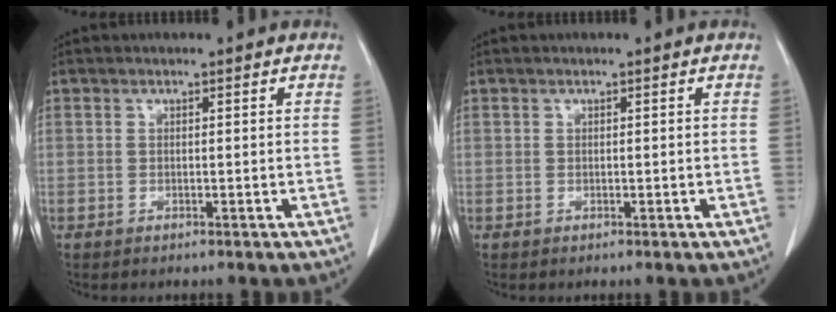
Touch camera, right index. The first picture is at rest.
{"total": 0.0}